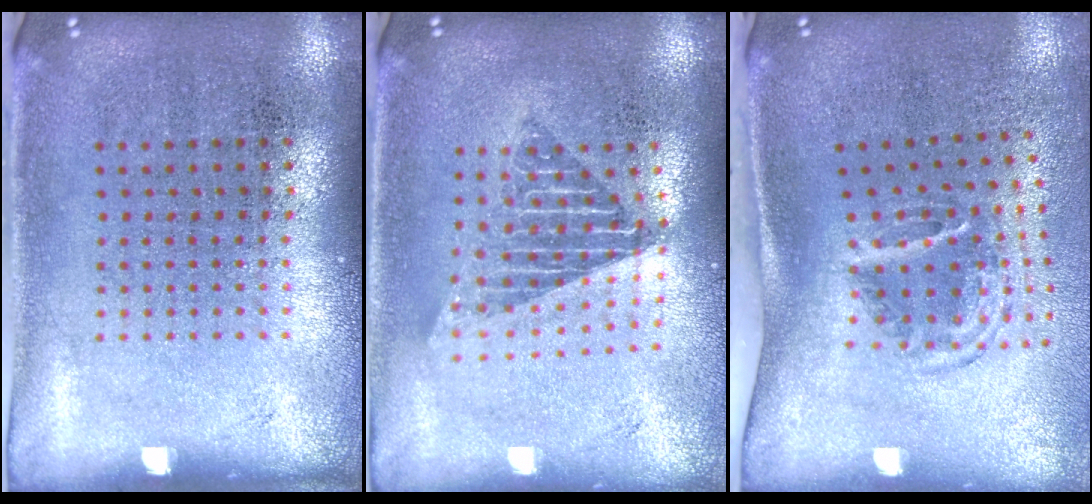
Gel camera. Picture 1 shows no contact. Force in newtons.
{"total": 1.6, "press": 1.3, "slide": 0.9}
{"total": 1.9, "press": 1.2, "slide": 1.5}